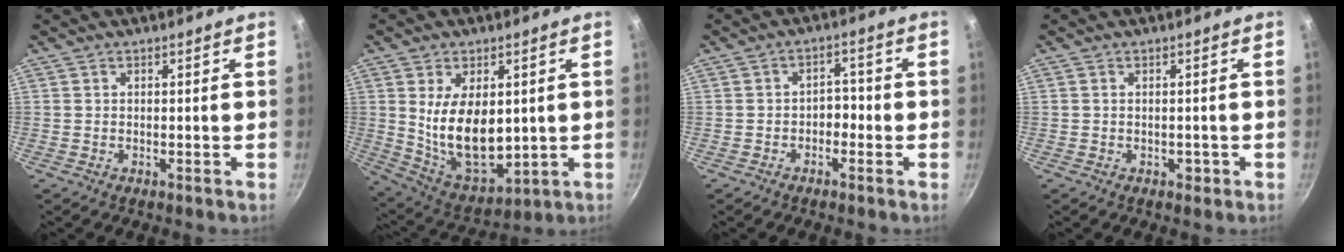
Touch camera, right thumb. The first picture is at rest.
{"total": 15.5, "force": [1.4, 9.2, 12.5], "torque": [-0.183, -0.031, 0.052]}
{"total": 3.1, "force": [-1.2, 2.2, 1.8], "torque": [0.001, 0.020, -0.022]}
{"total": 1.4, "force": [-0.4, 1.0, 0.9], "torque": [-0.009, 0.003, -0.004]}